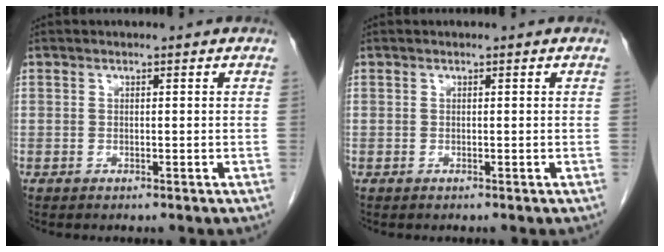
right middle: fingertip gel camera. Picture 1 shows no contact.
{"total": 0.0}